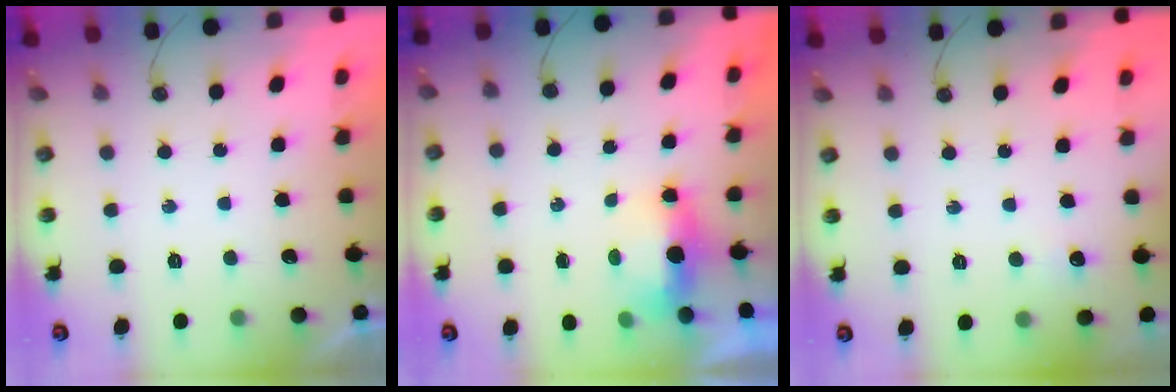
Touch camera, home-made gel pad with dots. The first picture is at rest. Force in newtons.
{"total": 6.6, "press": 5.4, "slide": 3.9}
{"total": 3.9, "press": 3.8, "slide": 0.5}